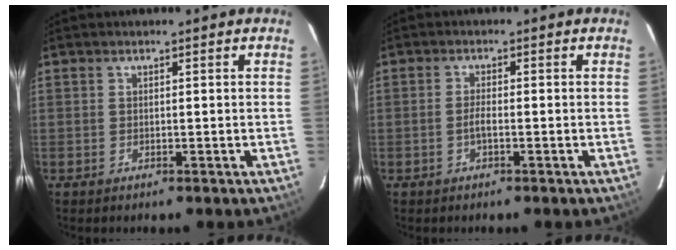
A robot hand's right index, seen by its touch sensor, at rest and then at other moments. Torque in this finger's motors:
{"motor_torque": [0.47, -0.05, 0.14, 0.04]}